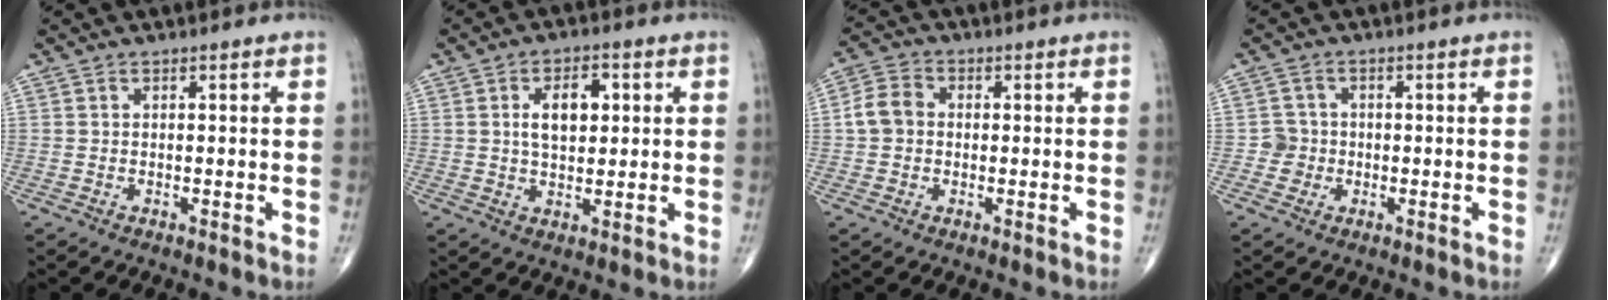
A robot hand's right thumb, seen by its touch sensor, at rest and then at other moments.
{"total": 7.2, "force": [1.6, 4.1, 5.7], "torque": [-0.079, 0.000, 0.026]}
{"total": 5.4, "force": [0.0, 4.4, 3.0], "torque": [-0.053, 0.015, -0.008]}
{"total": 3.0, "force": [-0.6, 2.9, 0.2], "torque": [0.019, 0.010, -0.015]}